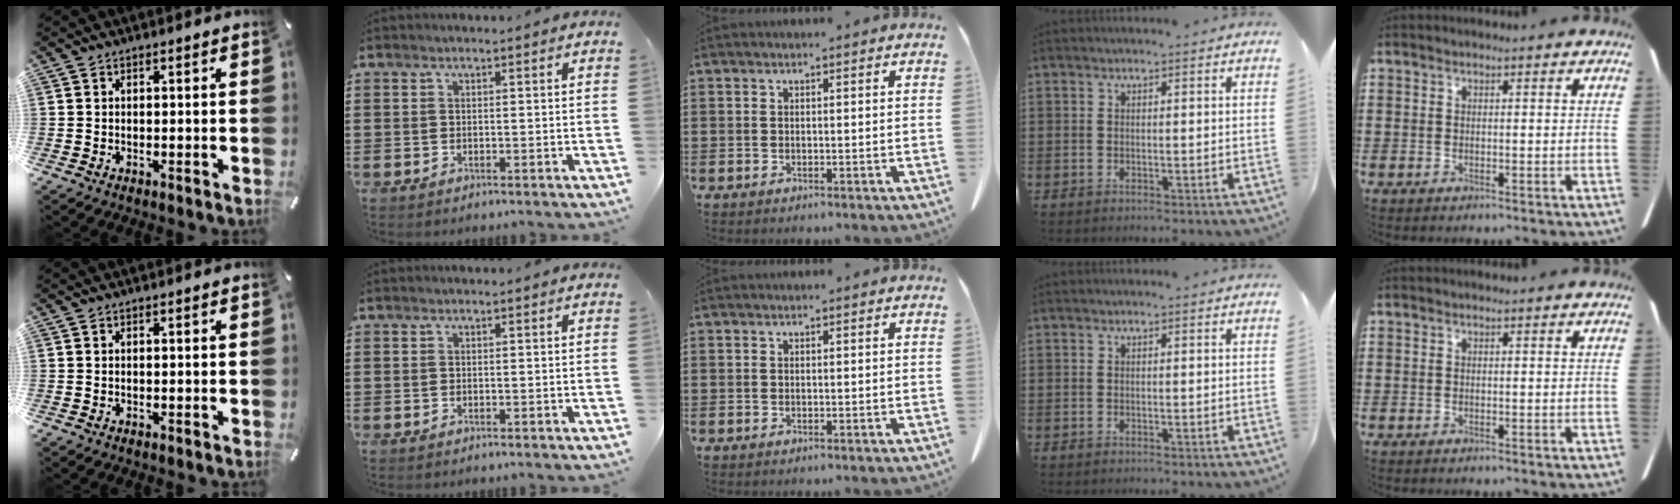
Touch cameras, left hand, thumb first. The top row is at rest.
{}